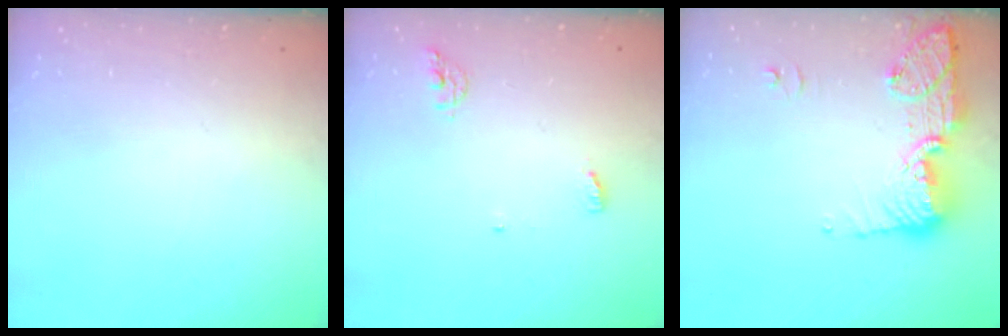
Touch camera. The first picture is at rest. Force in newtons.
{"total": 4.7, "press": 4.7, "slide": 0.4}
{"total": 14.5, "press": 14.3, "slide": 2.9}